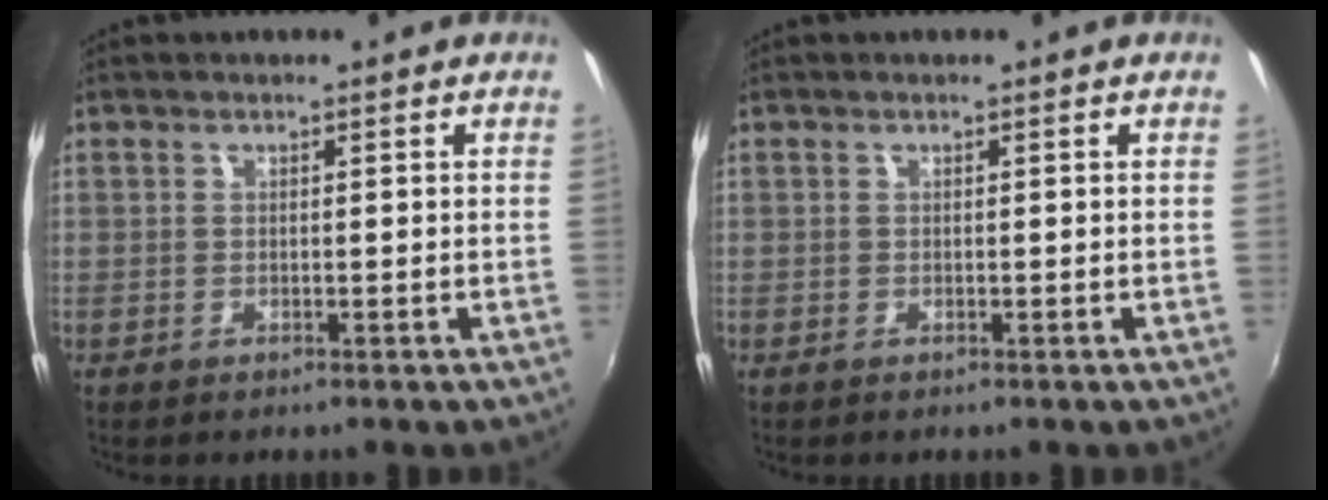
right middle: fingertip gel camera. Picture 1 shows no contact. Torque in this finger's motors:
{"motor_torque": [0.43, -0.21, 0.05, 0.01]}